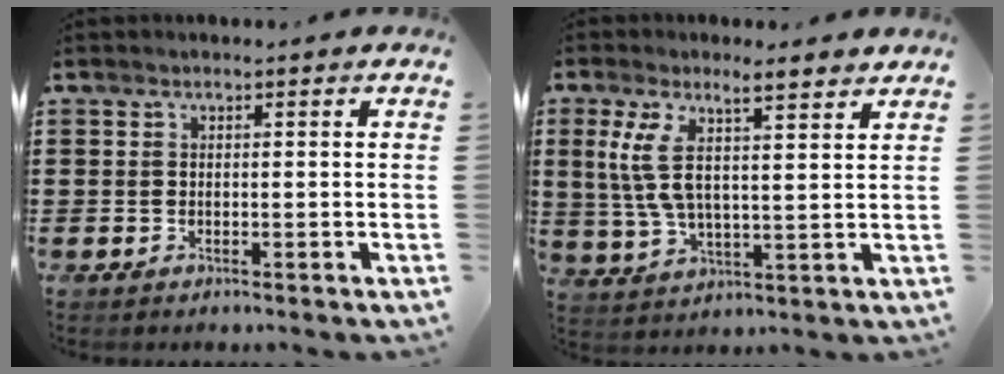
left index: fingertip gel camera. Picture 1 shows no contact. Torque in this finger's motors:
{"motor_torque": [2.14, 0.00, 1.01, 0.21]}